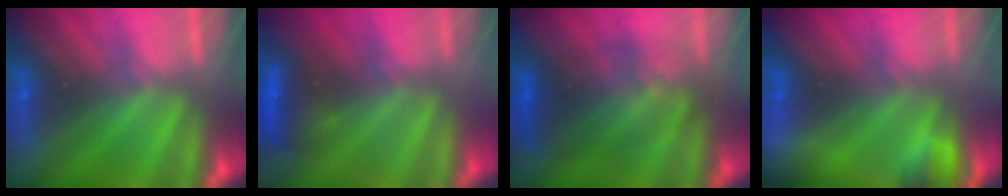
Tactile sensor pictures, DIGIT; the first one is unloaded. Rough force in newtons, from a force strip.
{"total": 2.9}
{"total": 3.5}
{"total": 4.9}